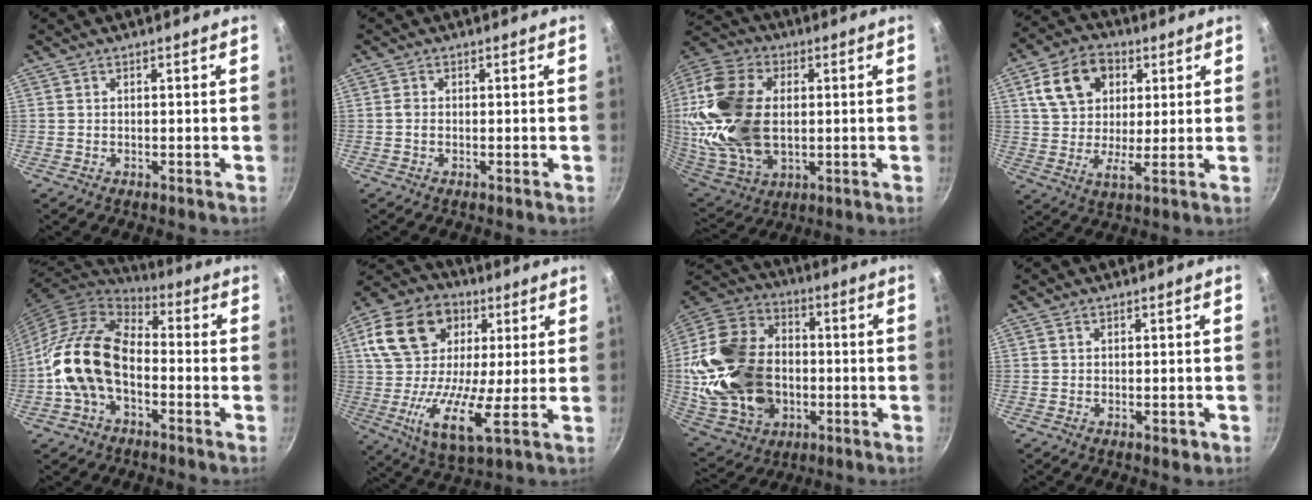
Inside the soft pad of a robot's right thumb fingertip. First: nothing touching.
{"total": 1.0, "force": [-0.2, 0.7, 0.6], "torque": [-0.014, 0.003, -0.005]}
{"total": 24.3, "force": [1.7, 15.6, 18.5], "torque": [-0.368, 0.000, 0.036]}
{"total": 12.8, "force": [5.0, 8.7, 8.0], "torque": [-0.125, 0.001, 0.074]}
{"total": 16.5, "force": [-3.8, 10.5, 12.2], "torque": [-0.203, 0.047, -0.088]}
{"total": 20.8, "force": [5.4, 12.9, 15.4], "torque": [-0.261, -0.005, 0.070]}
{"total": 26.1, "force": [-1.8, 19.4, 17.3], "torque": [-0.315, 0.038, -0.018]}
{"total": 1.7, "force": [-0.4, 1.0, 1.3], "torque": [-0.014, -0.001, -0.006]}